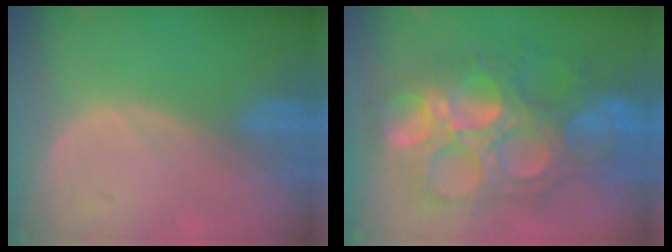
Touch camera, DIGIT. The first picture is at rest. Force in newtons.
{"total": 13.6, "press": 13.5, "slide": 1.5}